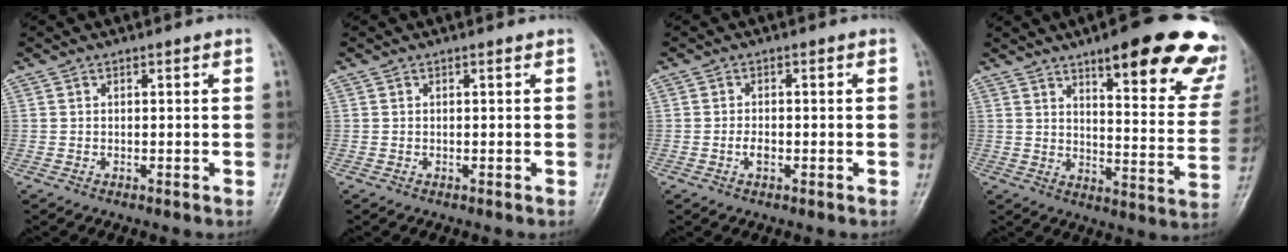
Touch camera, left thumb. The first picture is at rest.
{"total": 0.0}
{"total": 1.8, "force": [-0.7, 1.1, 1.3], "torque": [-0.015, 0.003, -0.015]}
{"total": 24.8, "force": [16.1, 7.0, 17.6], "torque": [-0.177, -0.067, 0.202]}